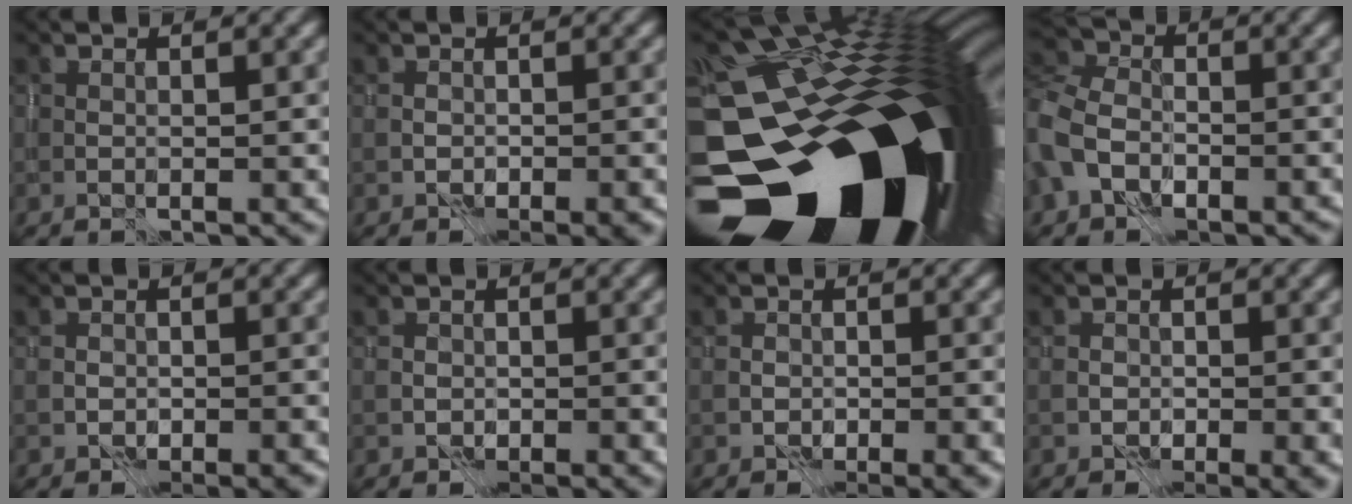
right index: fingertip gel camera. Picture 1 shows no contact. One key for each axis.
{"total": 2.2, "fx": -1.3, "fy": 1.1, "fz": 1.4, "tx": -0.019, "ty": -0.008, "tz": -0.012}
{"total": 22.8, "fx": -8.7, "fy": 15.0, "fz": 14.8, "tx": -0.230, "ty": -0.051, "tz": -0.113}
{"total": 7.2, "fx": -3.4, "fy": 5.1, "fz": 3.7, "tx": -0.086, "ty": -0.014, "tz": -0.074}
{"total": 2.1, "fx": -1.3, "fy": 1.1, "fz": 1.3, "tx": -0.018, "ty": -0.009, "tz": -0.012}
{"total": 0.7, "fx": -0.3, "fy": 0.5, "fz": 0.4, "tx": -0.013, "ty": -0.004, "tz": -0.002}
{"total": 2.5, "fx": -1.4, "fy": 1.3, "fz": 1.7, "tx": -0.025, "ty": -0.010, "tz": -0.017}
{"total": 2.8, "fx": -1.2, "fy": 1.6, "fz": 2.0, "tx": -0.026, "ty": -0.010, "tz": -0.015}